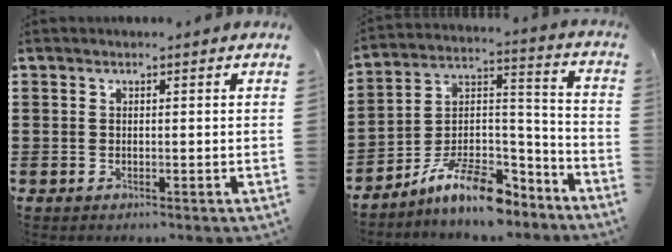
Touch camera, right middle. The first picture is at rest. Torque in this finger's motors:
{"motor_torque": [1.56, -0.58, 0.56, 0.10]}